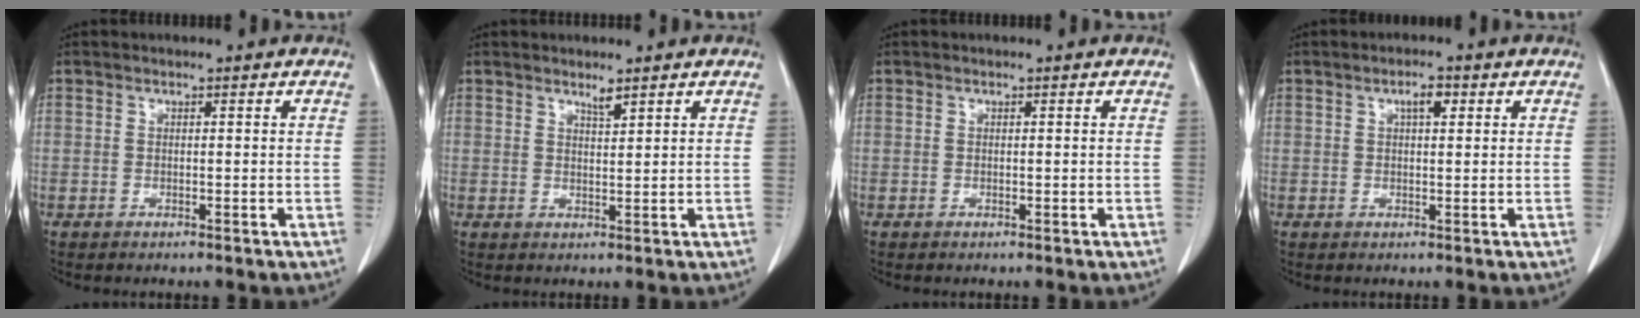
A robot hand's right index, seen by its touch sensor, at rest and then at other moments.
{"total": 1.6, "force": [1.3, 0.0, 0.8], "torque": [-0.016, -0.006, 0.025]}
{"total": 0.0}
{"total": 2.3, "force": [1.2, 0.4, 1.9], "torque": [-0.034, 0.001, 0.020]}